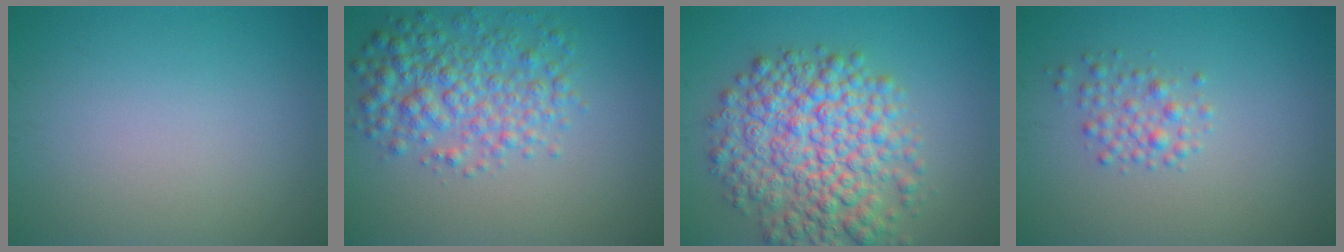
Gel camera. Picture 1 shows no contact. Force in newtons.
{"total": 5.2, "press": 5.2, "slide": 0.1}
{"total": 9.1, "press": 9.1, "slide": 0.3}
{"total": 2.0, "press": 2.0, "slide": 0.0}